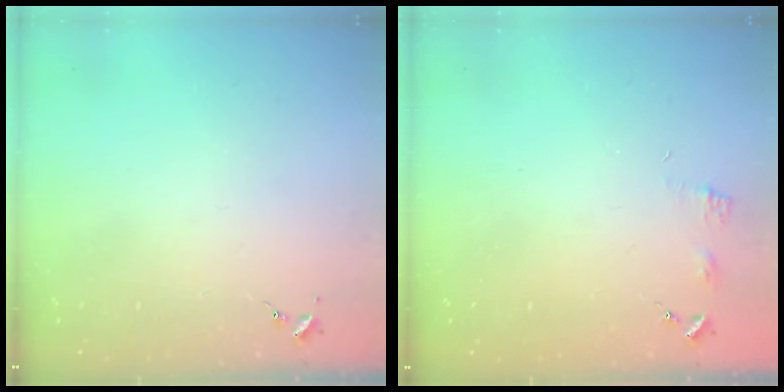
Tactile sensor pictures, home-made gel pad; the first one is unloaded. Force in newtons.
{"total": 5.1, "press": 5.0, "slide": 0.7}